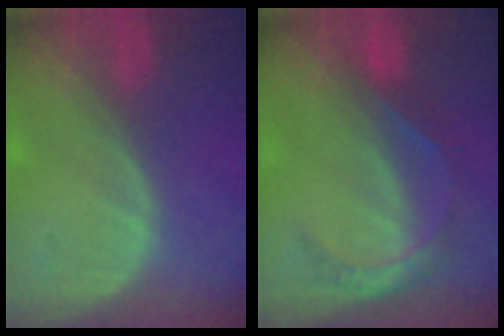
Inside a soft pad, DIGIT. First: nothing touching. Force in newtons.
{"total": 5.6, "press": 4.8, "slide": 2.8}